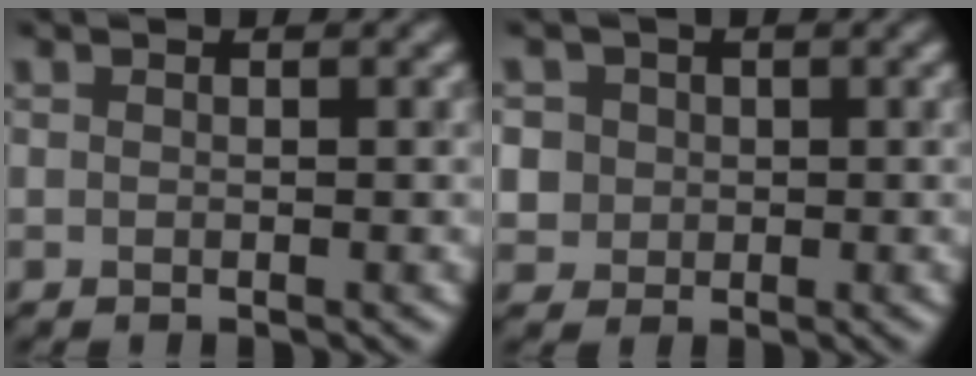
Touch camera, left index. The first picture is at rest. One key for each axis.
{"total": 4.4, "fx": 1.1, "fy": 4.0, "fz": 1.5, "tx": -0.030, "ty": 0.023, "tz": 0.011}